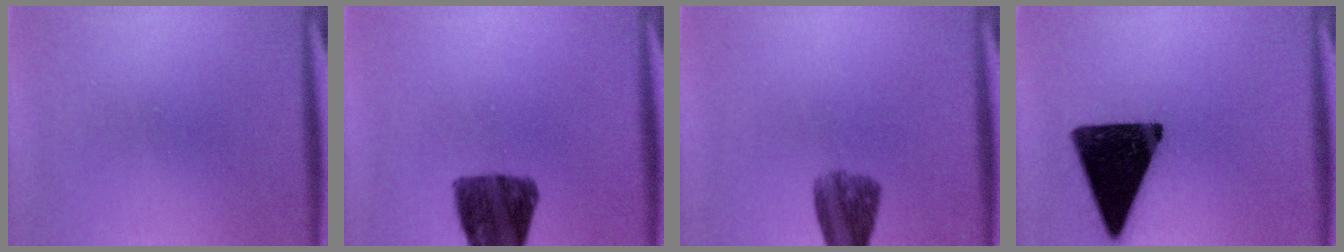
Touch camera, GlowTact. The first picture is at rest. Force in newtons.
{"total": 10.3}
{"total": 5.6}
{"total": 16.1}